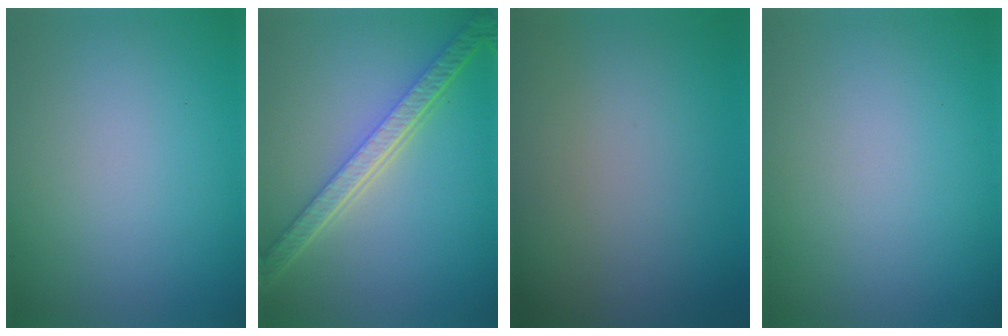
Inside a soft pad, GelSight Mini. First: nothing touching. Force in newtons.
{"total": 5.7, "press": 4.3, "slide": 3.7}
{"total": 0.0}
{"total": 0.0}